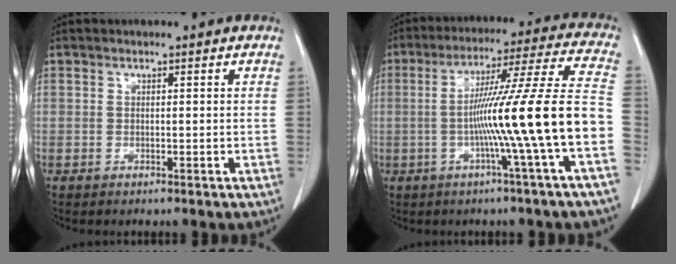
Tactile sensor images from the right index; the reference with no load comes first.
{"total": 17.0, "force": [-4.0, -2.6, 16.3], "torque": [-0.254, 0.010, -0.073]}